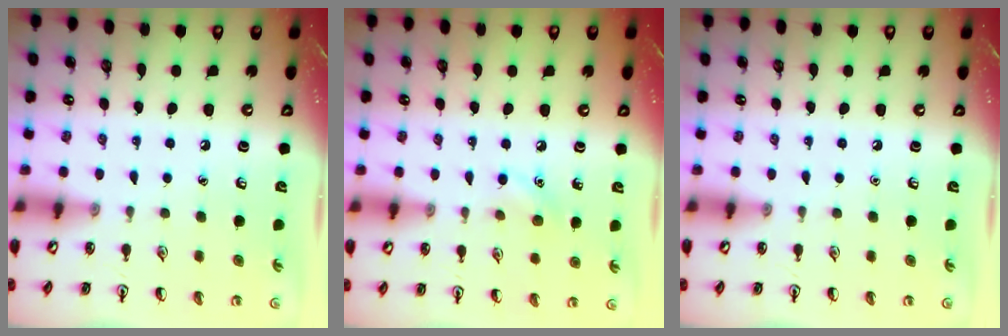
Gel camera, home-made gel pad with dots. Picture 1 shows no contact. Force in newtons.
{"total": 5.9, "press": 5.6, "slide": 1.8}
{"total": 0.0}